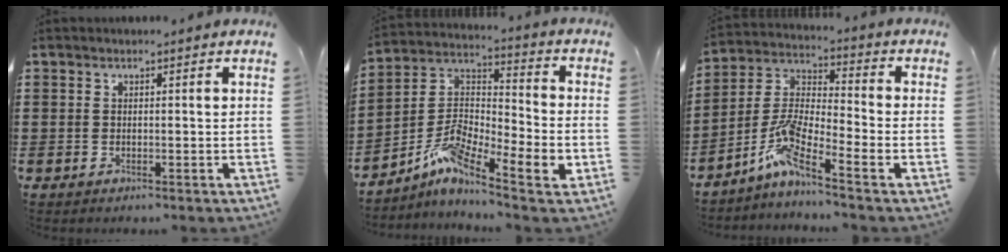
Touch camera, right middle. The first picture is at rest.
{"total": 8.4, "force": [-4.7, 3.1, 6.3], "torque": [-0.160, -0.022, -0.102]}
{"total": 7.6, "force": [-5.0, 1.2, 5.6], "torque": [-0.143, -0.025, -0.106]}